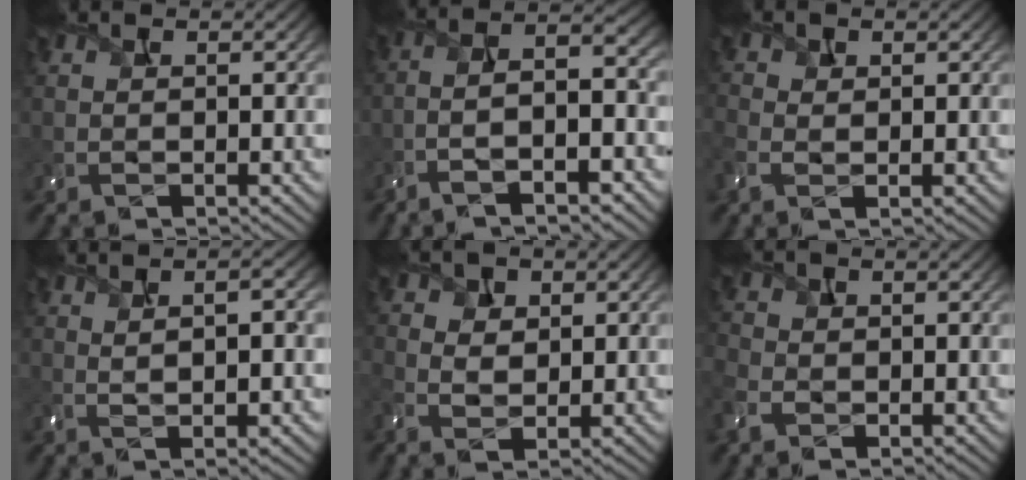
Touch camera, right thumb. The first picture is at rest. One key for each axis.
{"total": 8.4, "fx": -3.8, "fy": 2.3, "fz": 7.2, "tx": -0.116, "ty": 0.013, "tz": -0.067}
{"total": 2.9, "fx": -0.1, "fy": 2.2, "fz": 1.9, "tx": -0.055, "ty": 0.000, "tz": -0.008}
{"total": 6.1, "fx": 1.0, "fy": 1.8, "fz": 5.7, "tx": -0.078, "ty": 0.016, "tz": 0.015}
{"total": 3.4, "fx": 0.8, "fy": 2.4, "fz": 2.3, "tx": -0.052, "ty": 0.002, "tz": 0.013}
{"total": 4.2, "fx": -1.5, "fy": 3.2, "fz": 2.3, "tx": -0.073, "ty": -0.007, "tz": -0.037}